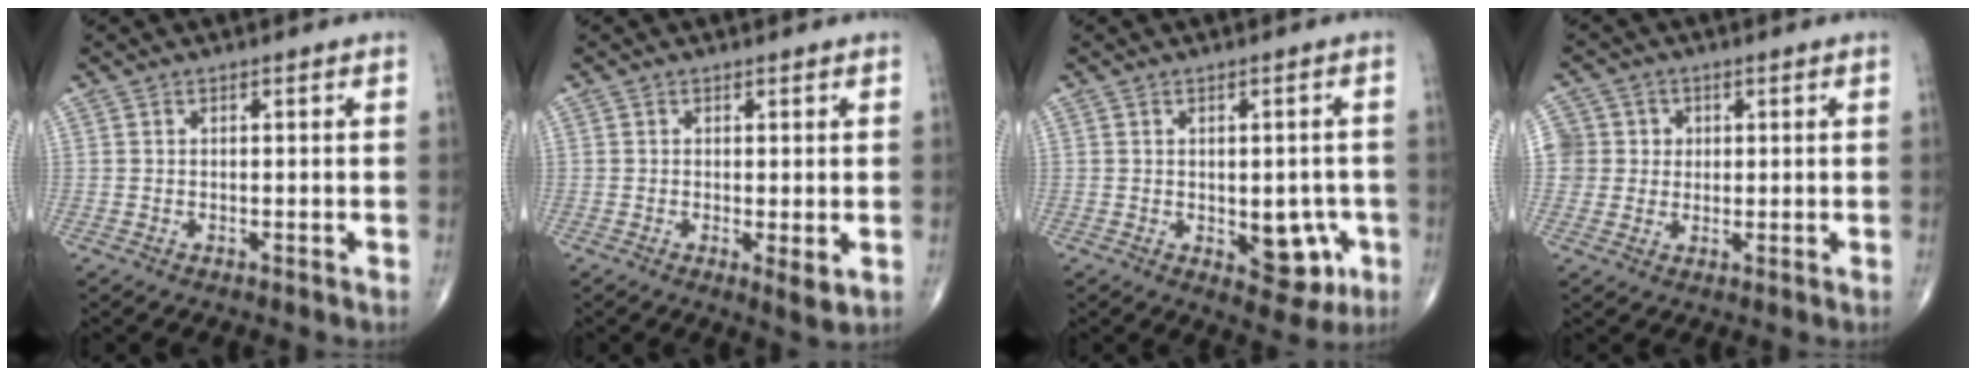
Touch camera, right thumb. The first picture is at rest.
{"total": 2.8, "force": [-0.3, 0.6, 2.7], "torque": [-0.041, -0.013, -0.006]}
{"total": 8.0, "force": [-2.0, 4.5, 6.3], "torque": [-0.039, 0.004, -0.014]}
{"total": 5.6, "force": [0.9, 5.5, 0.3], "torque": [0.032, 0.008, 0.011]}